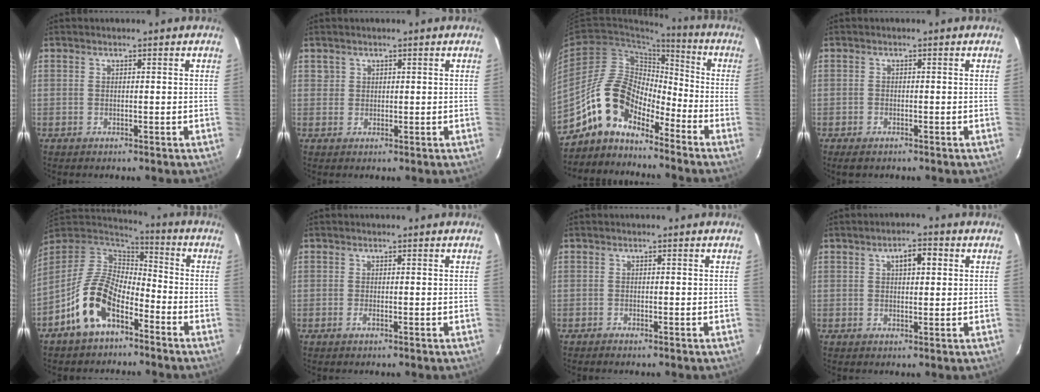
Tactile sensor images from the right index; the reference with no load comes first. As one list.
[{"total": 1.1, "force": [0.5, 1.1, 0.0], "torque": [0.005, 0.005, 0.007]}, {"total": 11.9, "force": [-9.1, 5.6, 5.2], "torque": [-0.096, 0.026, -0.179]}, {"total": 1.8, "force": [-1.4, 0.8, 0.8], "torque": [-0.019, -0.005, -0.026]}, {"total": 13.2, "force": [-7.0, 7.1, 8.7], "torque": [-0.184, 0.005, -0.134]}, {"total": 0.8, "force": [-0.4, 0.1, 0.7], "torque": [-0.013, -0.001, -0.008]}, {"total": 0.9, "force": [-0.9, 0.2, 0.3], "torque": [-0.011, -0.002, -0.016]}, {"total": 4.0, "force": [1.4, 1.9, 3.3], "torque": [-0.050, 0.013, 0.023]}]